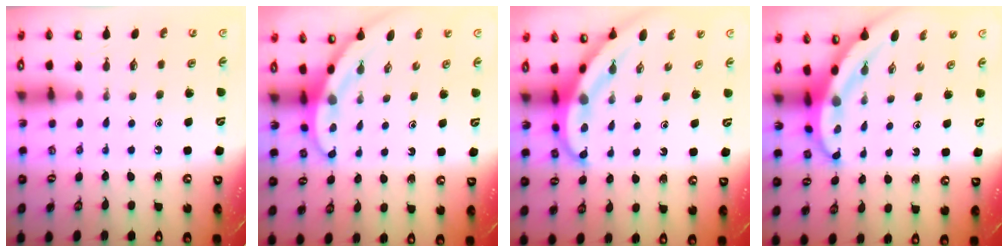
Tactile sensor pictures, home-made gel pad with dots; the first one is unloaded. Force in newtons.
{"total": 3.2, "press": 3.2, "slide": 0.1}
{"total": 5.2, "press": 5.1, "slide": 0.8}
{"total": 4.9, "press": 4.8, "slide": 0.6}